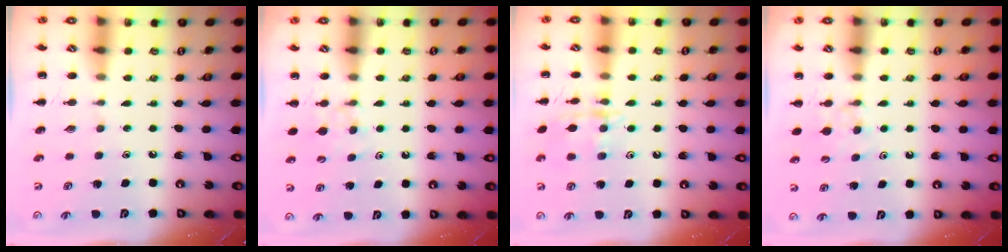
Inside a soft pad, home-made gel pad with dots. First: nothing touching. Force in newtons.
{"total": 4.9, "press": 4.6, "slide": 1.6}
{"total": 12.0, "press": 12.0, "slide": 0.6}
{"total": 4.9, "press": 4.6, "slide": 1.6}